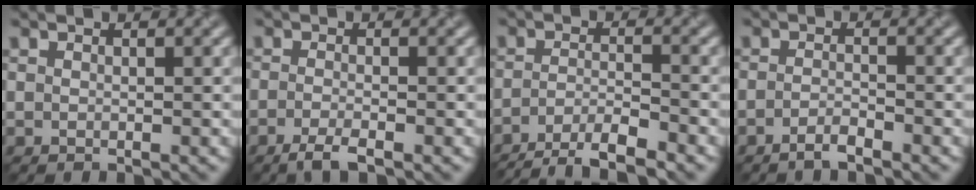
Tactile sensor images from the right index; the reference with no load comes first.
{"total": 2.3, "force": [-1.5, 0.4, 1.7], "torque": [-0.032, -0.004, -0.033]}
{"total": 5.5, "force": [-4.3, 1.2, 3.2], "torque": [-0.048, -0.002, -0.080]}
{"total": 1.6, "force": [-1.2, 0.3, 1.0], "torque": [-0.019, 0.002, -0.026]}